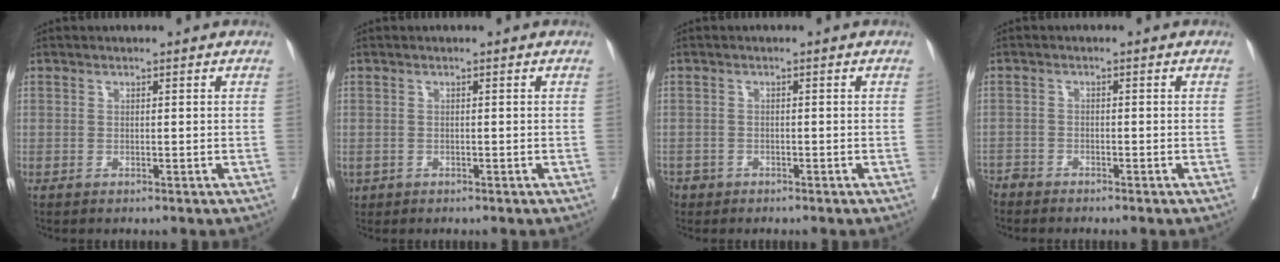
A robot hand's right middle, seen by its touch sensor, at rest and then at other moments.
{"total": 1.4, "force": [-0.7, 1.2, 0.3], "torque": [-0.011, 0.000, -0.006]}
{"total": 3.2, "force": [-2.3, 2.2, 0.2], "torque": [-0.003, 0.003, -0.044]}
{"total": 2.3, "force": [-2.3, 0.3, -0.2], "torque": [0.011, -0.008, -0.046]}